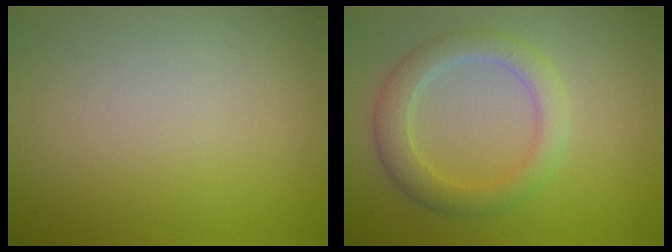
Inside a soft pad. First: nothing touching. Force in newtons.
{"total": 3.3, "press": 3.3, "slide": 0.0}